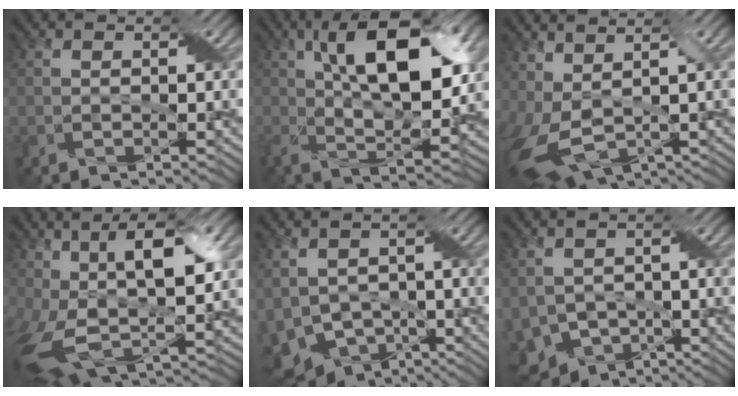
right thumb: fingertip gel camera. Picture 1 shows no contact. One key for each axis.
{"total": 14.8, "fx": 3.8, "fy": 6.1, "fz": 12.9, "tx": -0.235, "ty": -0.003, "tz": 0.056}
{"total": 9.5, "fx": 0.1, "fy": 5.1, "fz": 8.0, "tx": -0.196, "ty": -0.031, "tz": 0.015}
{"total": 13.6, "fx": 2.1, "fy": 7.1, "fz": 11.5, "tx": -0.237, "ty": -0.017, "tz": 0.043}
{"total": 7.6, "fx": -2.3, "fy": 5.3, "fz": 5.0, "tx": -0.117, "ty": -0.022, "tz": -0.044}
{"total": 7.0, "fx": -3.0, "fy": 4.7, "fz": 4.3, "tx": -0.097, "ty": -0.024, "tz": -0.058}